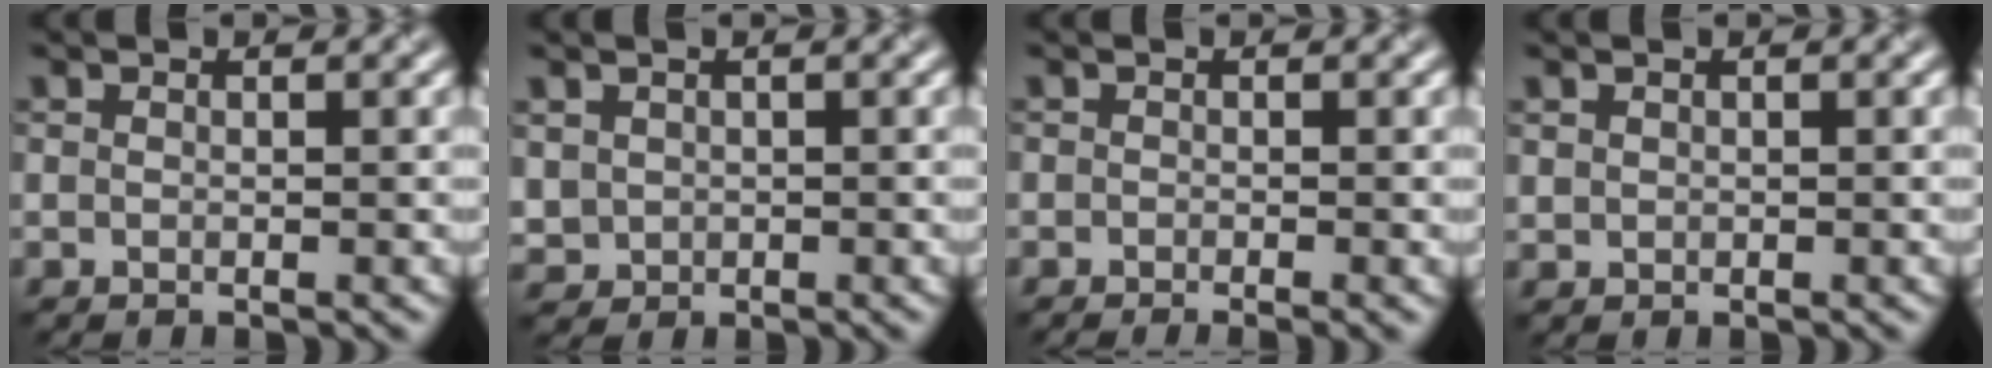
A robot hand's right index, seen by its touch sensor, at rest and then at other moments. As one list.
[{"total": 1.5, "force": [0.3, 1.4, 0.3], "torque": [-0.008, -0.005, 0.012]}, {"total": 1.0, "force": [-0.6, 0.2, 0.7], "torque": [-0.010, -0.006, -0.010]}, {"total": 0.6, "force": [0.3, 0.5, 0.1], "torque": [-0.001, -0.002, 0.009]}]